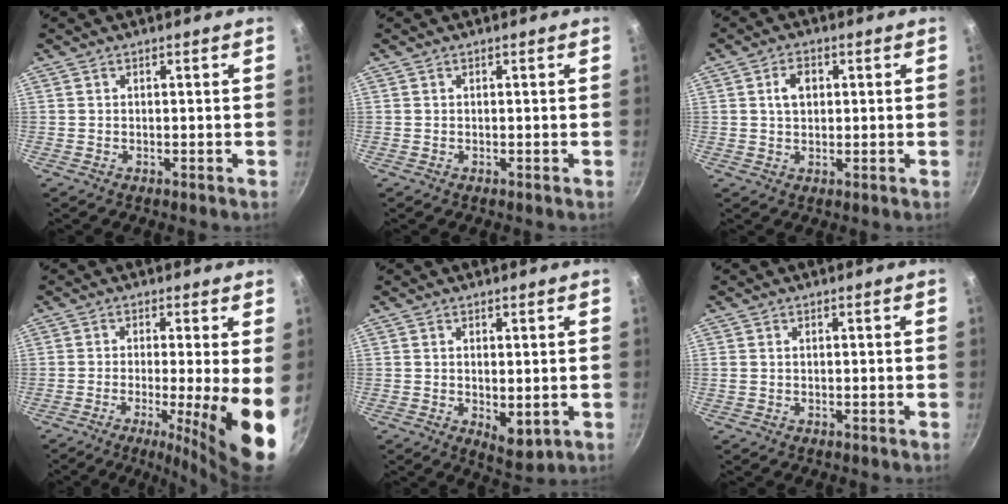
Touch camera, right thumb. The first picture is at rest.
{"total": 0.0}
{"total": 4.2, "force": [1.0, 2.9, 2.9], "torque": [-0.035, 0.002, 0.016]}
{"total": 11.3, "force": [-2.2, 1.0, 11.0], "torque": [-0.159, -0.008, -0.033]}
{"total": 5.1, "force": [-0.3, 2.4, 4.4], "torque": [-0.061, -0.016, 0.004]}
{"total": 0.6, "force": [0.2, 0.4, 0.4], "torque": [-0.008, 0.002, 0.002]}